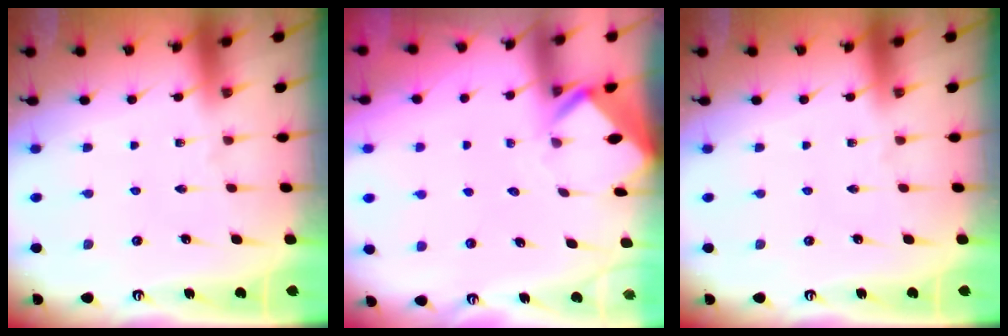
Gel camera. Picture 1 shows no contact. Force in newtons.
{"total": 3.0, "press": 3.0, "slide": 0.2}
{"total": 0.0}